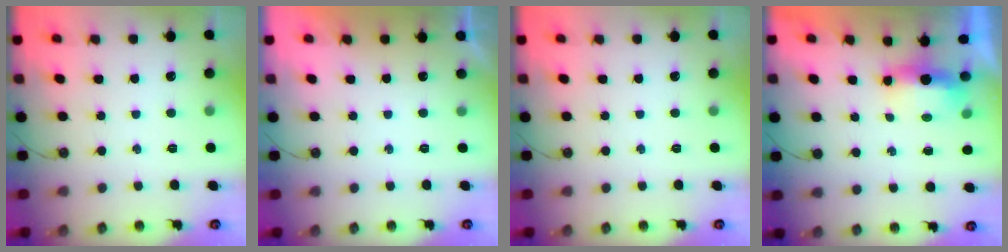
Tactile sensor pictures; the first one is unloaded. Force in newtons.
{"total": 0.0}
{"total": 0.0}
{"total": 14.8, "press": 7.2, "slide": 13.0}